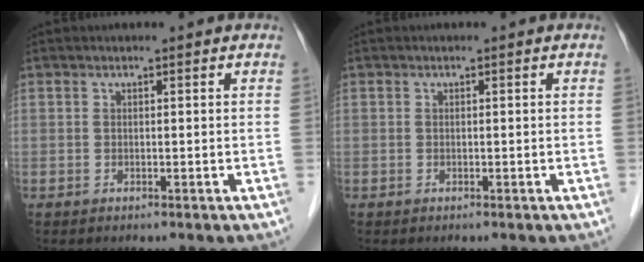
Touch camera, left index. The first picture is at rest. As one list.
[{"total": 0.0}]